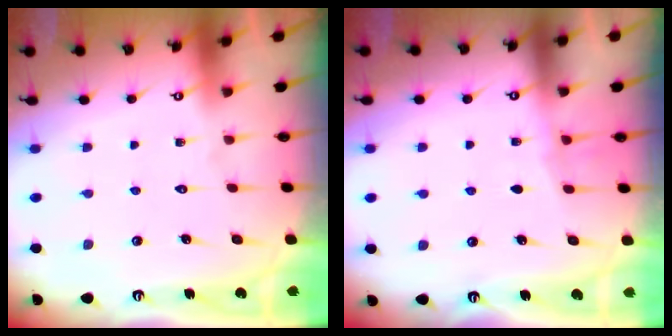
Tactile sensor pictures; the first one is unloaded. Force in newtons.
{"total": 5.6, "press": 5.6, "slide": 0.5}